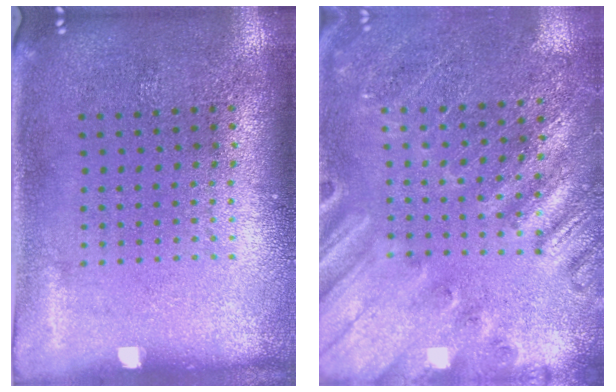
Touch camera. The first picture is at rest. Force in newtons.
{"total": 2.4, "press": 2.4, "slide": 0.3}